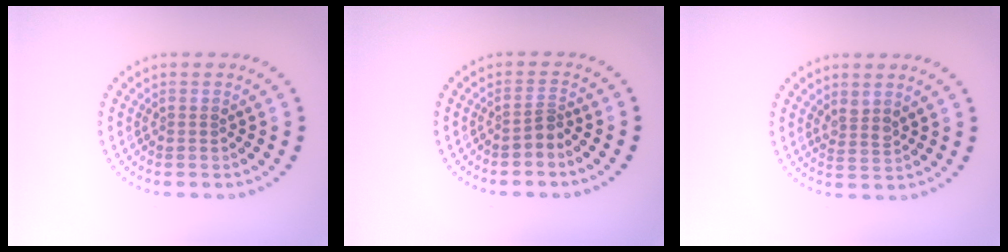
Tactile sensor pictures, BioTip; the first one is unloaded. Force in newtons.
{"total": 1.3, "press": 0.8, "slide": 1.0}
{"total": 1.4, "press": 1.1, "slide": 0.9}